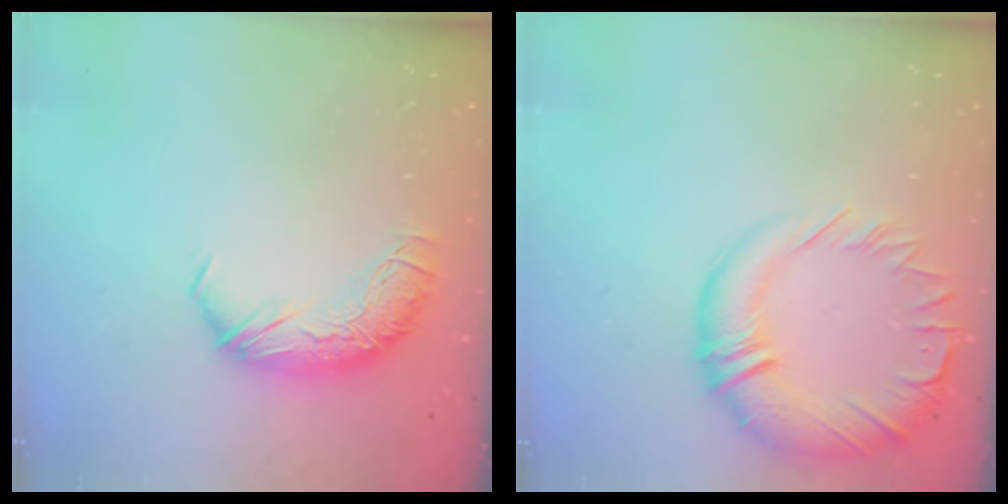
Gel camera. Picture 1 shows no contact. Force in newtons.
{"total": 6.0, "press": 4.8, "slide": 3.6}